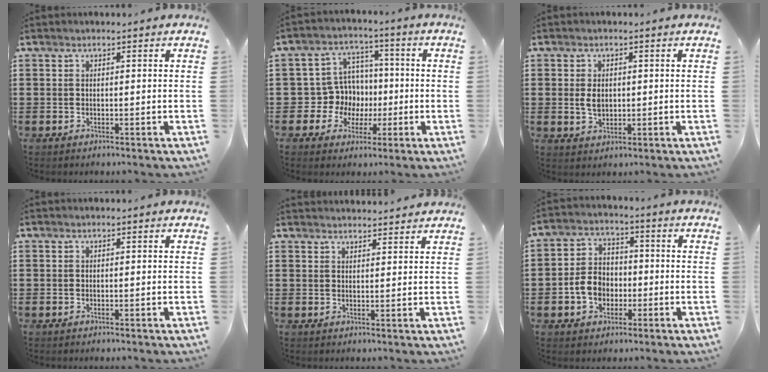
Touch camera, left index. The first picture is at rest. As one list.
[{"total": 8.3, "force": [0.1, 8.1, 2.1], "torque": [-0.071, 0.006, 0.008]}, {"total": 3.2, "force": [0.1, 2.1, 2.4], "torque": [-0.057, 0.003, 0.000]}, {"total": 0.0}, {"total": 2.1, "force": [2.1, -0.1, -0.1], "torque": [-0.004, -0.004, 0.041]}, {"total": 6.1, "force": [-1.9, 4.8, 3.4], "torque": [-0.080, 0.009, -0.040]}]